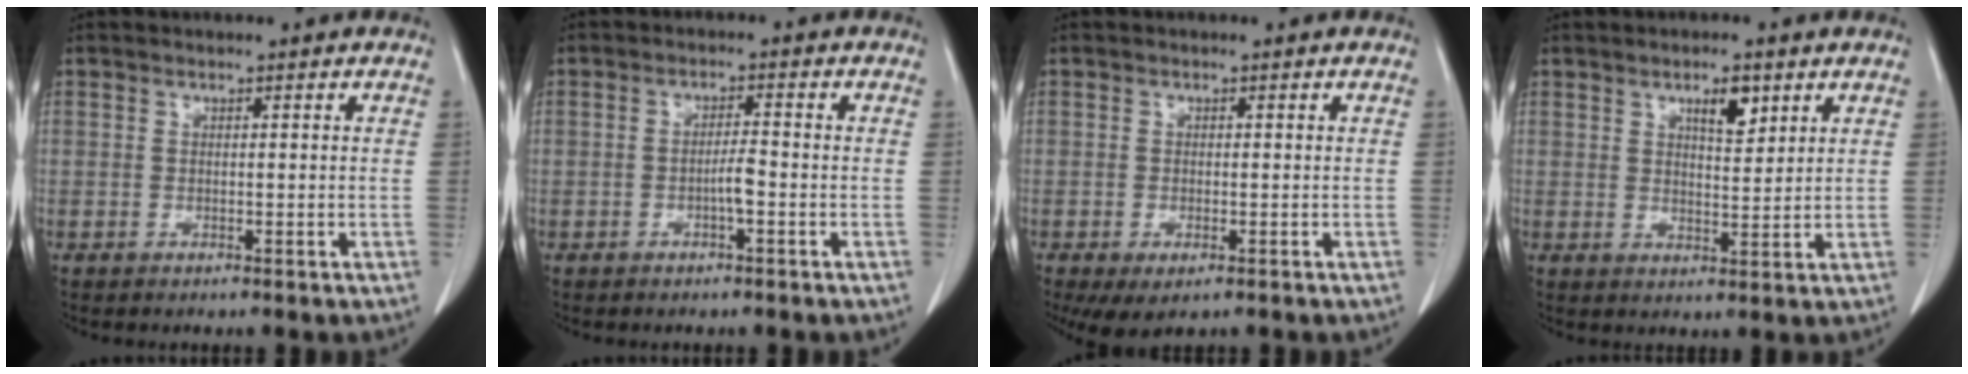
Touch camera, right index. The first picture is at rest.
{"total": 2.3, "force": [-0.8, 0.2, 2.2], "torque": [-0.034, 0.004, -0.013]}
{"total": 4.2, "force": [-2.2, 1.7, 3.1], "torque": [-0.053, -0.012, -0.028]}
{"total": 4.4, "force": [2.5, 1.4, 3.4], "torque": [-0.056, -0.002, 0.042]}